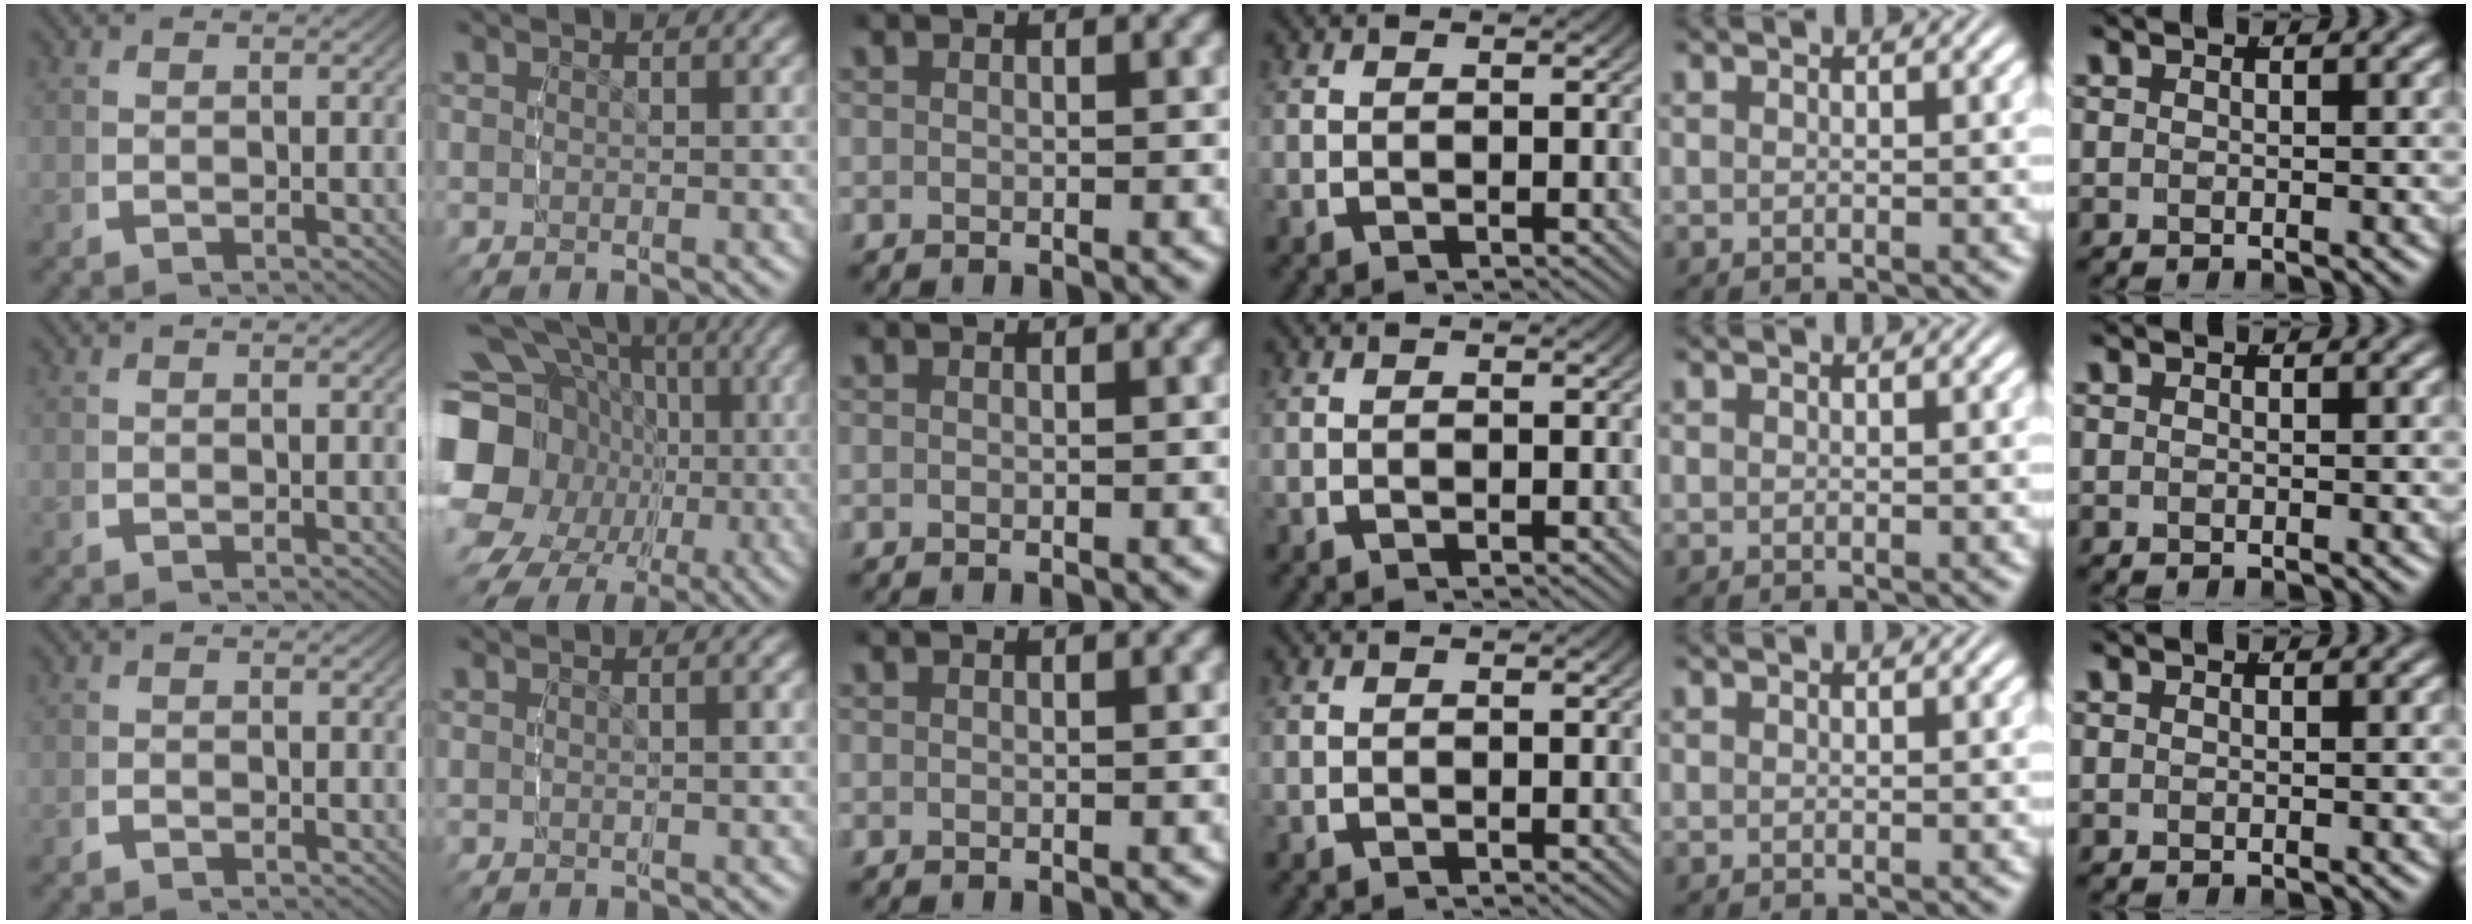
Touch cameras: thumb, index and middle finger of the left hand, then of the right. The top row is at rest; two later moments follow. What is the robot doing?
{"motion": "lift_and_place", "object": "markers"}